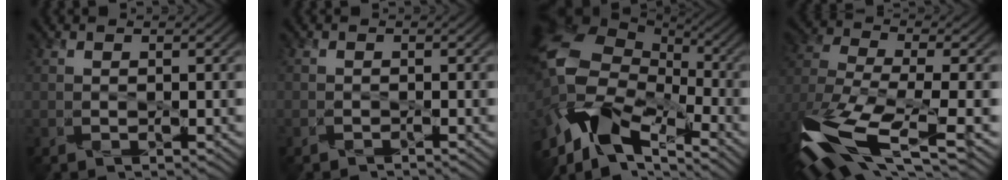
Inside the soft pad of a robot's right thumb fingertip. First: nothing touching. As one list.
[{"total": 0.6, "force": [-0.6, 0.2, -0.2], "torque": [0.010, 0.001, -0.011]}, {"total": 15.9, "force": [-7.1, 9.1, 11.0], "torque": [-0.250, -0.012, -0.142]}, {"total": 14.3, "force": [-7.9, 5.4, 10.7], "torque": [-0.273, -0.031, -0.139]}]